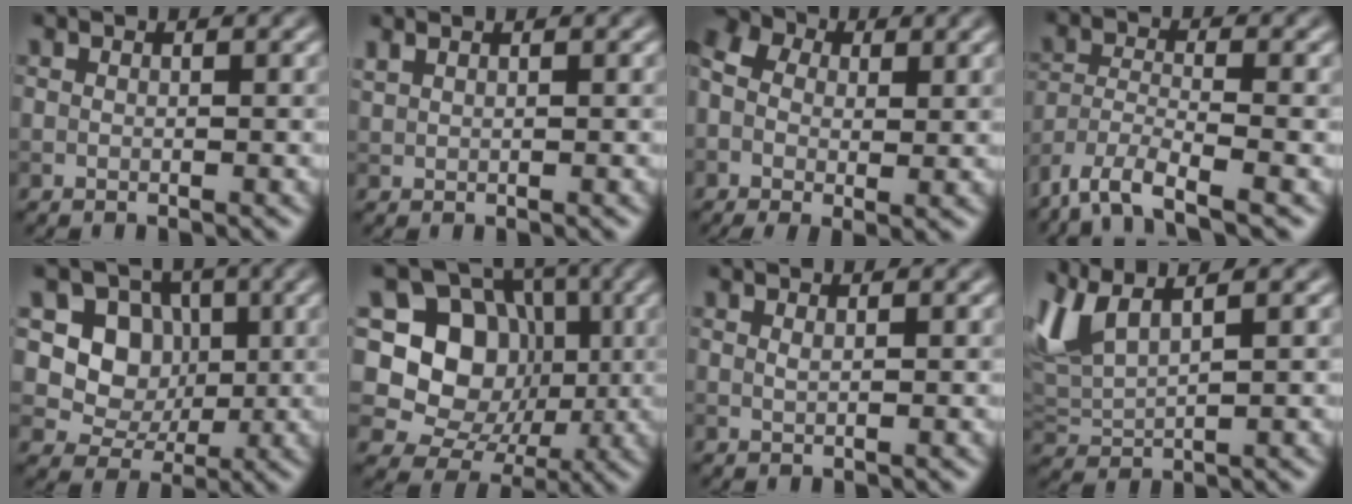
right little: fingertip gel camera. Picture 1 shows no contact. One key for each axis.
{"total": 0.7, "fx": 0.6, "fy": 0.1, "fz": 0.3, "tx": -0.014, "ty": 0.006, "tz": 0.019}
{"total": 6.2, "fx": 0.7, "fy": 4.2, "fz": 4.4, "tx": -0.099, "ty": 0.014, "tz": 0.010}
{"total": 5.8, "fx": -4.8, "fy": 1.2, "fz": 3.1, "tx": -0.061, "ty": -0.008, "tz": -0.097}
{"total": 5.5, "fx": 0.3, "fy": 4.7, "fz": 2.8, "tx": -0.037, "ty": -0.003, "tz": -0.009}
{"total": 12.0, "fx": 0.4, "fy": 10.4, "fz": 6.0, "tx": -0.104, "ty": 0.022, "tz": -0.018}
{"total": 0.0}
{"total": 4.6, "fx": 2.3, "fy": 1.5, "fz": 3.7, "tx": -0.098, "ty": 0.017, "tz": 0.050}